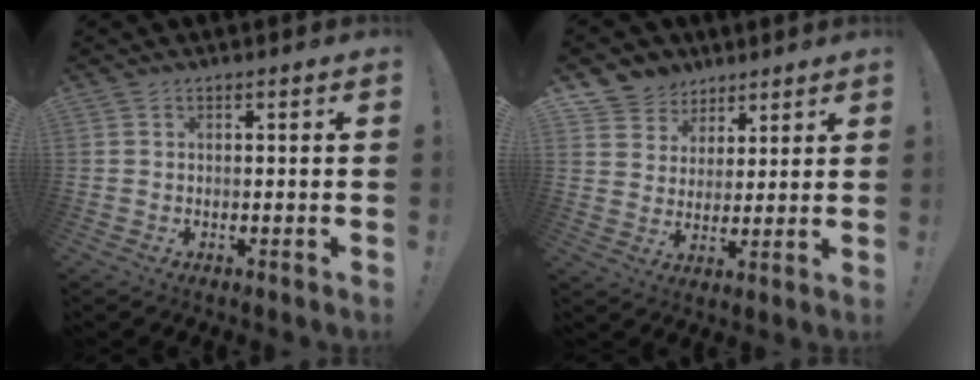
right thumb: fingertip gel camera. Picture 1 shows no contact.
{"total": 7.9, "force": [4.6, 6.3, 0.5], "torque": [-0.012, -0.036, 0.096]}